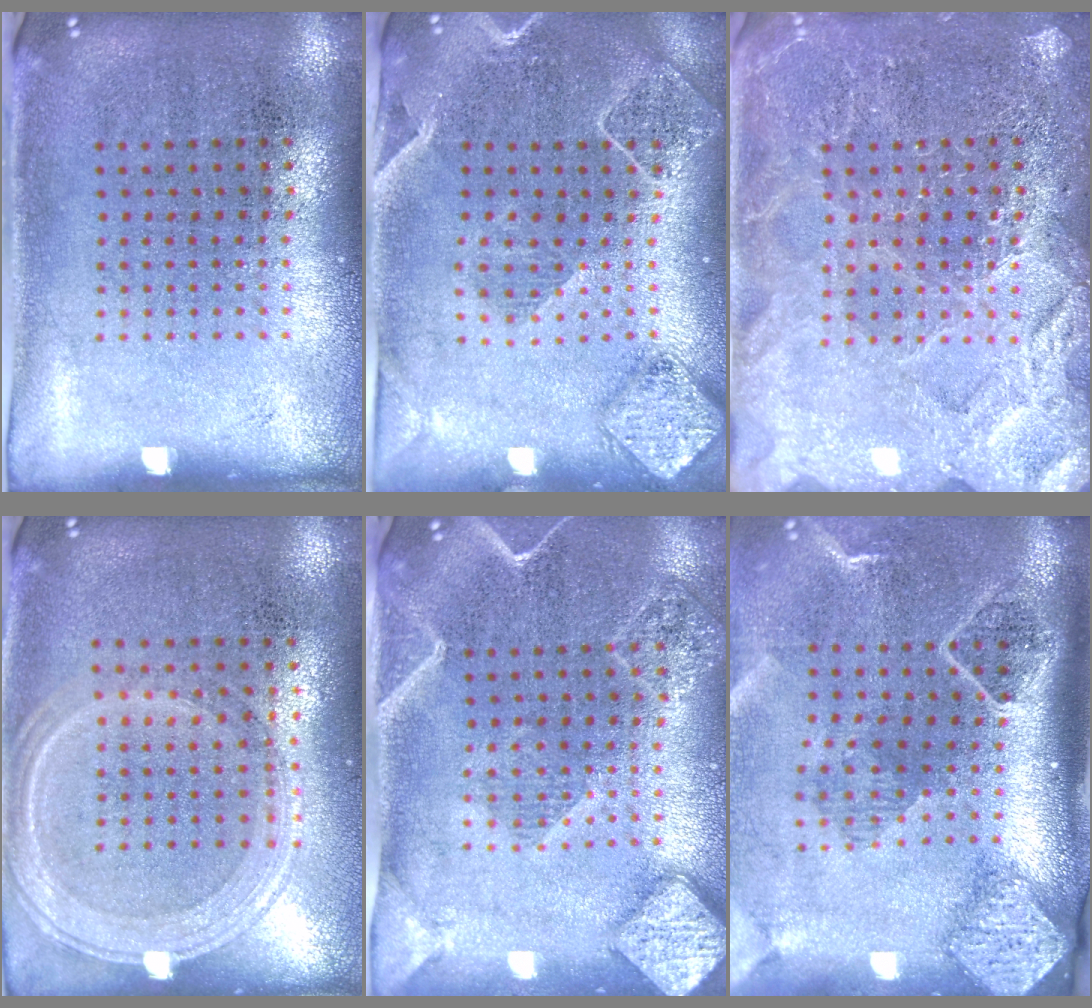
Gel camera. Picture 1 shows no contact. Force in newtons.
{"total": 2.1, "press": 1.9, "slide": 0.7}
{"total": 3.4, "press": 3.4, "slide": 0.4}
{"total": 1.3, "press": 1.2, "slide": 0.3}
{"total": 2.4, "press": 2.2, "slide": 0.9}
{"total": 2.7, "press": 2.0, "slide": 1.8}